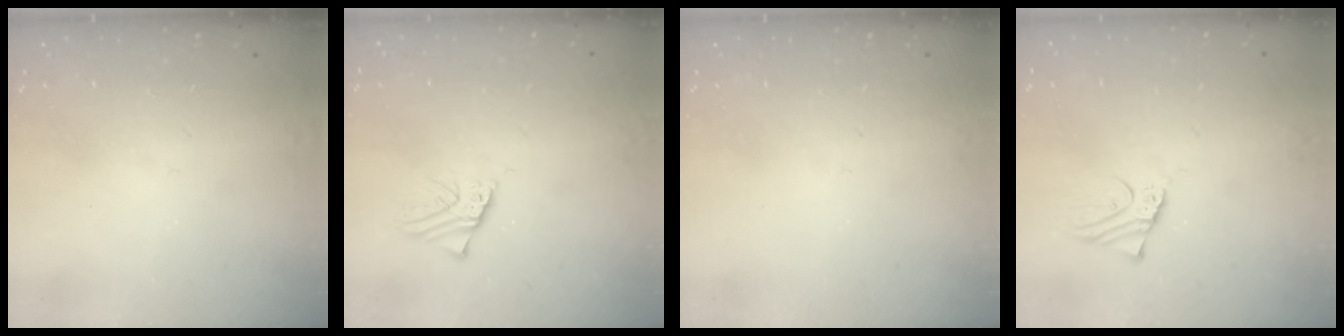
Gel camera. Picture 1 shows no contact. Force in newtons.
{"total": 2.1, "press": 2.1, "slide": 0.2}
{"total": 0.0}
{"total": 2.4, "press": 2.4, "slide": 0.0}